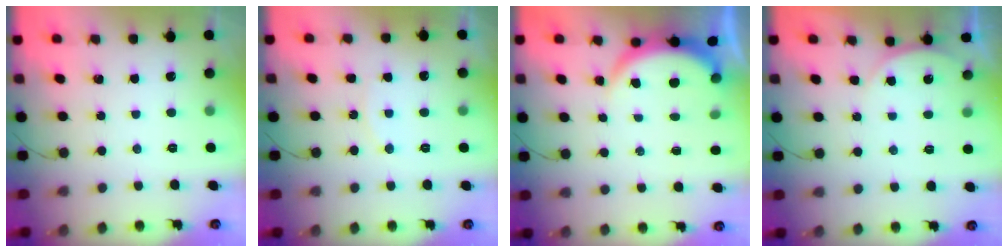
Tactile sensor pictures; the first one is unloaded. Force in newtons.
{"total": 6.3, "press": 6.2, "slide": 0.7}
{"total": 4.5, "press": 4.4, "slide": 0.5}
{"total": 3.1, "press": 3.1, "slide": 0.3}